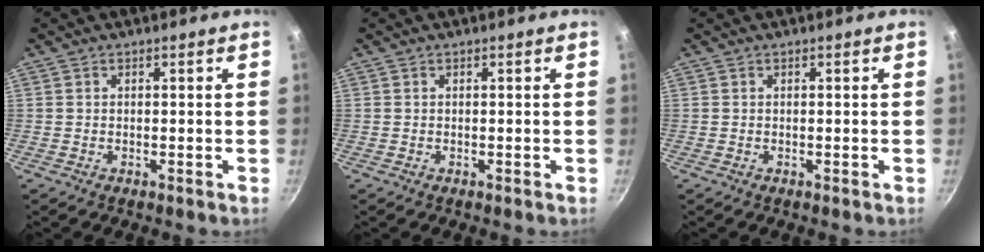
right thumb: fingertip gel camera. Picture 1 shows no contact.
{"total": 0.0}
{"total": 0.0}